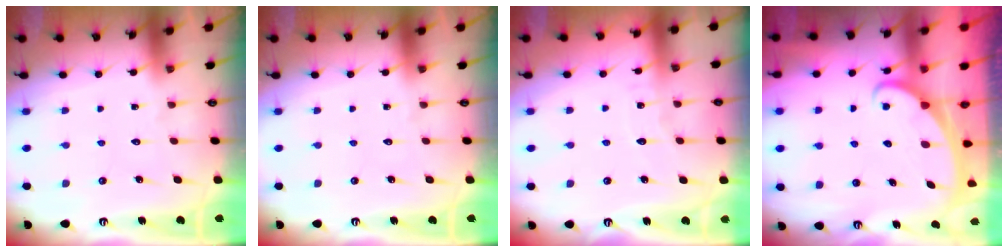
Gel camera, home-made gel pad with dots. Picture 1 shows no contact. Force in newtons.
{"total": 0.0}
{"total": 4.2, "press": 4.2, "slide": 0.3}
{"total": 1.9, "press": 1.9, "slide": 0.1}